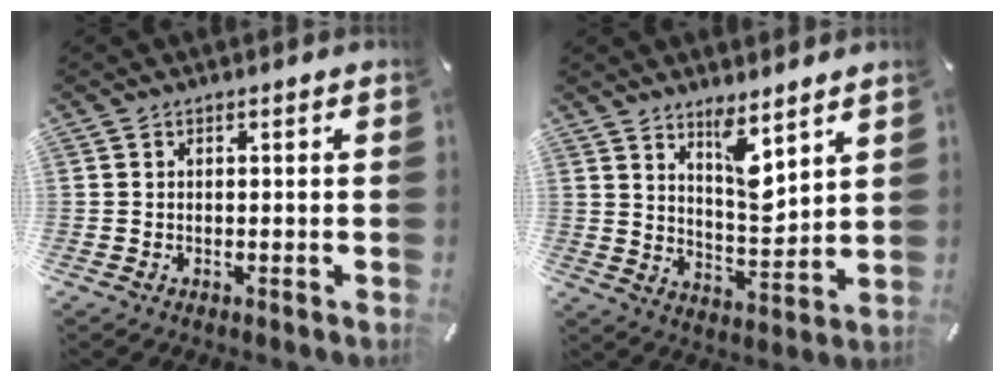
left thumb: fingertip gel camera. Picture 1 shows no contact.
{"total": 8.8, "force": [6.4, 3.1, 5.3], "torque": [-0.076, -0.051, 0.108]}